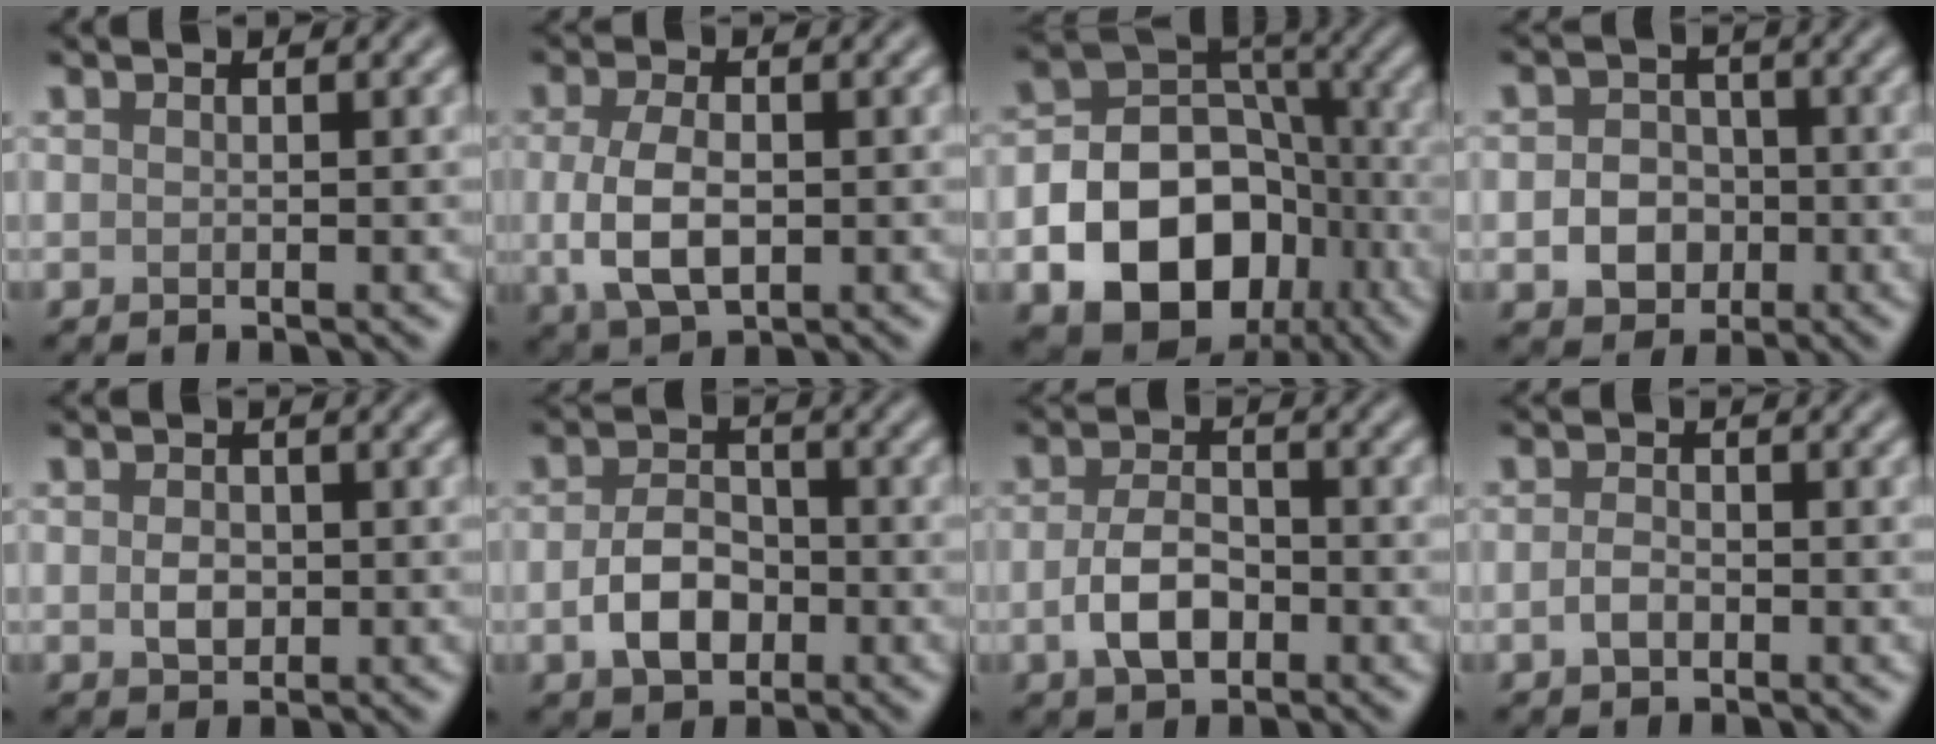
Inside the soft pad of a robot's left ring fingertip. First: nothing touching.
{"total": 4.9, "force": [-0.4, 2.8, 4.0], "torque": [-0.089, -0.007, -0.007]}
{"total": 15.3, "force": [-6.0, 11.8, 7.6], "torque": [-0.109, -0.024, -0.116]}
{"total": 3.7, "force": [-0.9, 3.1, 1.8], "torque": [-0.020, 0.000, -0.021]}
{"total": 2.0, "force": [-0.1, 1.5, 1.4], "torque": [-0.026, -0.001, -0.004]}
{"total": 4.3, "force": [-1.2, 2.9, 2.9], "torque": [-0.058, 0.001, -0.026]}
{"total": 4.1, "force": [-1.2, 2.4, 3.1], "torque": [-0.065, 0.000, -0.026]}
{"total": 1.5, "force": [-0.6, 1.0, 1.1], "torque": [-0.022, 0.002, -0.015]}